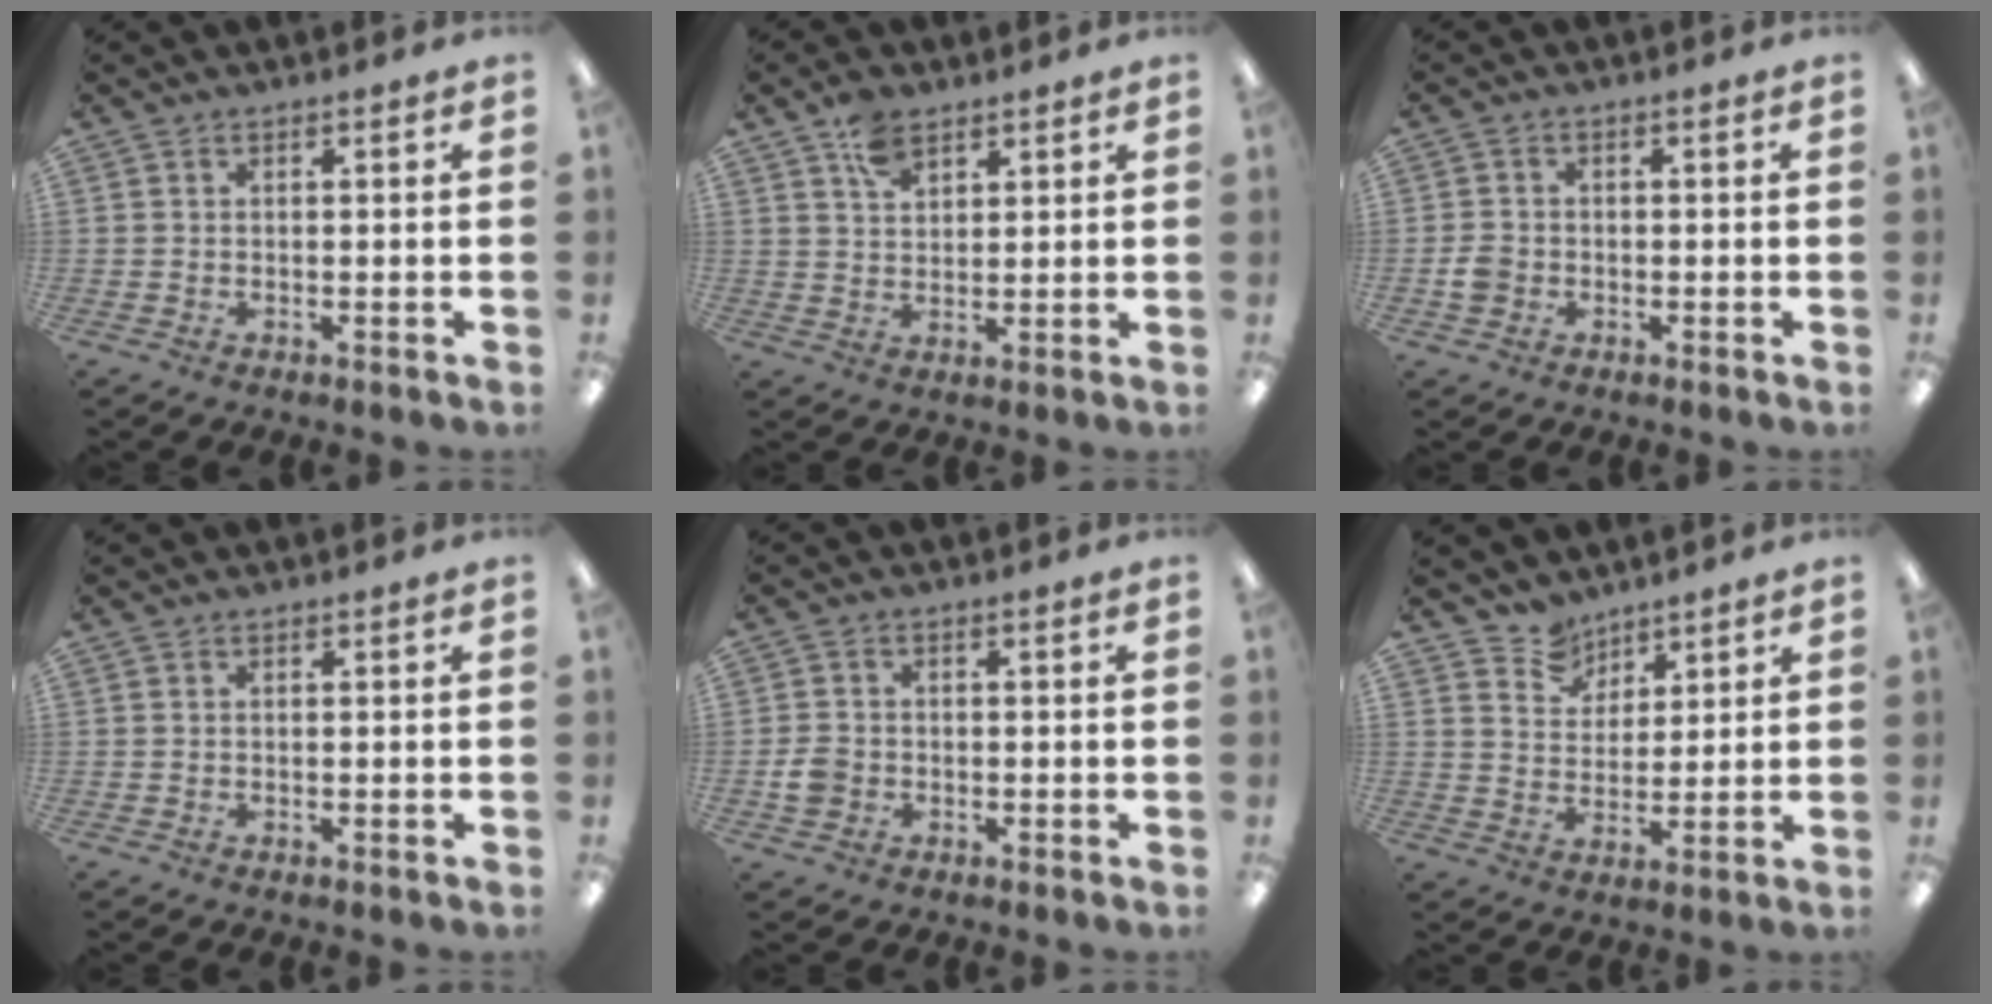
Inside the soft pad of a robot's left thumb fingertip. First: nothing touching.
{"total": 5.9, "force": [3.9, 3.4, 2.8], "torque": [-0.051, -0.009, 0.073]}
{"total": 2.9, "force": [-0.8, 2.4, 1.3], "torque": [-0.021, 0.006, -0.015]}
{"total": 0.0}
{"total": 3.6, "force": [-1.0, 3.0, 1.8], "torque": [-0.028, 0.008, -0.016]}
{"total": 7.2, "force": [6.0, 4.0, 0.0], "torque": [-0.015, -0.039, 0.115]}